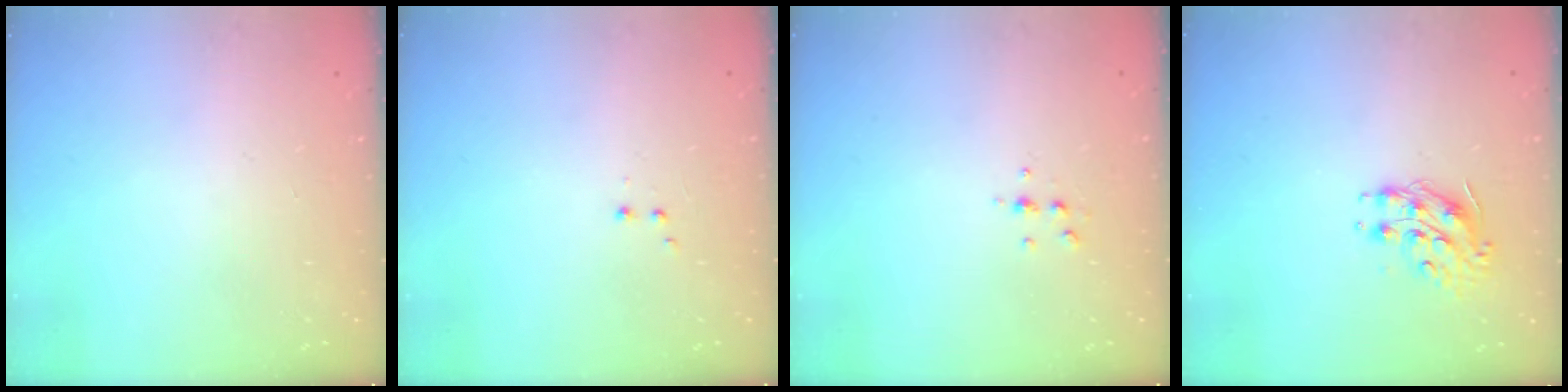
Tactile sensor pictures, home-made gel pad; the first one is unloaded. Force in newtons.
{"total": 1.9, "press": 1.8, "slide": 0.5}
{"total": 4.7, "press": 4.6, "slide": 1.0}
{"total": 8.4, "press": 8.4, "slide": 0.5}